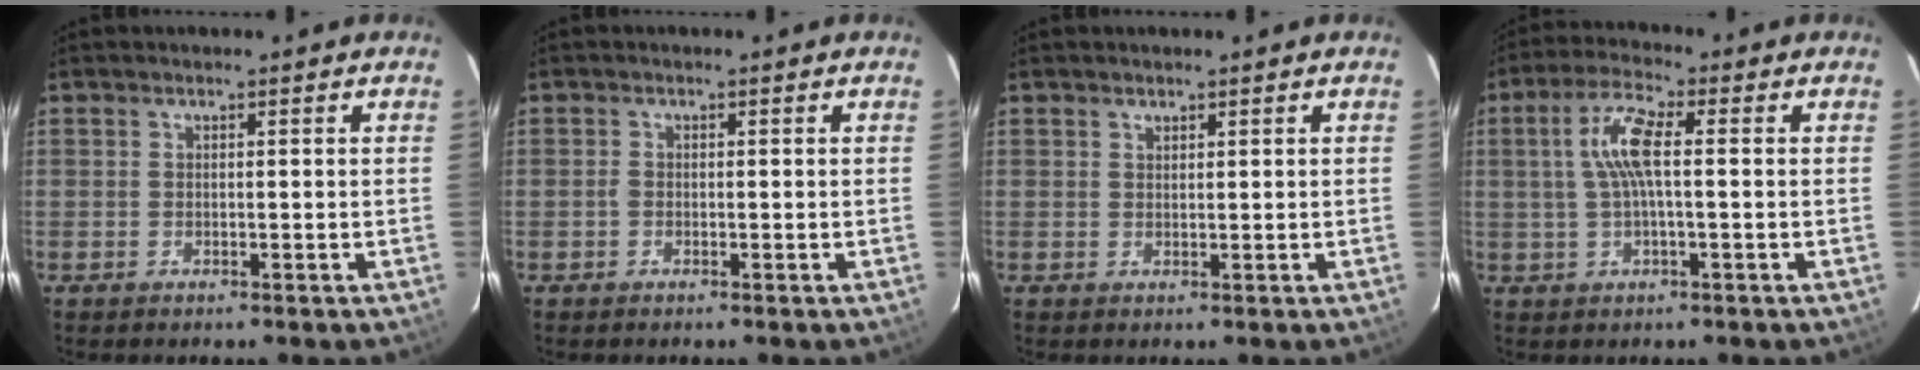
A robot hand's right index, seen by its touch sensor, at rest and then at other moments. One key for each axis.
{"total": 0.7, "fx": -0.3, "fy": 0.6, "fz": 0.4, "tx": -0.006, "ty": 0.002, "tz": -0.007}
{"total": 0.9, "fx": 0.7, "fy": 0.5, "fz": 0.1, "tx": -0.001, "ty": 0.002, "tz": 0.013}
{"total": 7.3, "fx": 0.6, "fy": 1.6, "fz": 7.1, "tx": -0.142, "ty": 0.011, "tz": 0.014}